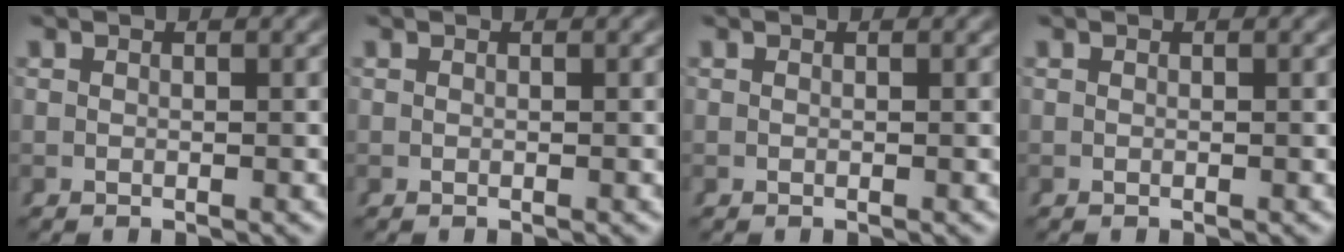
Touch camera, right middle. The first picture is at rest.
{"total": 0.0}
{"total": 0.0}
{"total": 0.0}